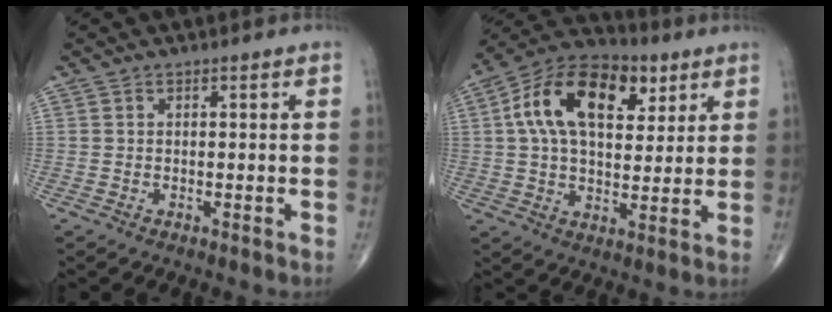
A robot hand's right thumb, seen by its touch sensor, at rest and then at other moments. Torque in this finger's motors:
{"motor_torque": [0.93, 1.81, 0.83, -0.21, 0.42]}